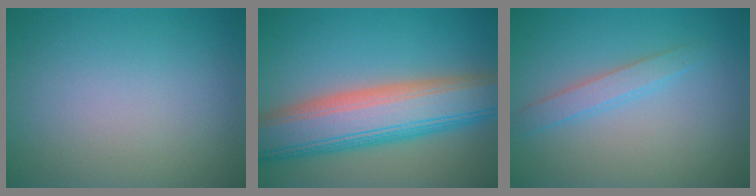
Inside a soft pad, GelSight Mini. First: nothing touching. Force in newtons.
{"total": 10.1, "press": 10.1, "slide": 0.4}
{"total": 2.0, "press": 2.0, "slide": 0.0}